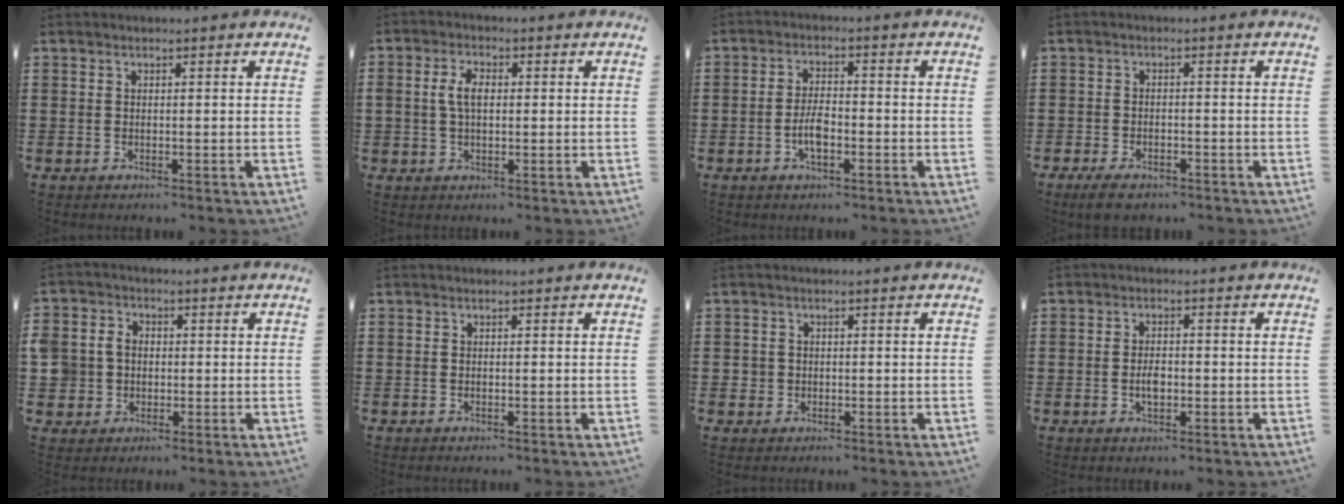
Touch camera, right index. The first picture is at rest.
{"total": 4.0, "force": [0.4, 2.3, 3.3], "torque": [-0.075, 0.008, 0.003]}
{"total": 4.3, "force": [-1.4, 1.8, 3.6], "torque": [-0.085, 0.001, -0.031]}
{"total": 2.7, "force": [-2.4, 0.8, 1.0], "torque": [-0.025, 0.003, -0.050]}
{"total": 4.5, "force": [-0.3, 4.4, 1.1], "torque": [-0.052, 0.010, -0.012]}
{"total": 0.0}
{"total": 1.5, "force": [-0.1, 1.5, 0.2], "torque": [-0.009, 0.005, -0.005]}
{"total": 2.7, "force": [-0.5, 1.4, 2.3], "torque": [-0.043, 0.003, -0.008]}